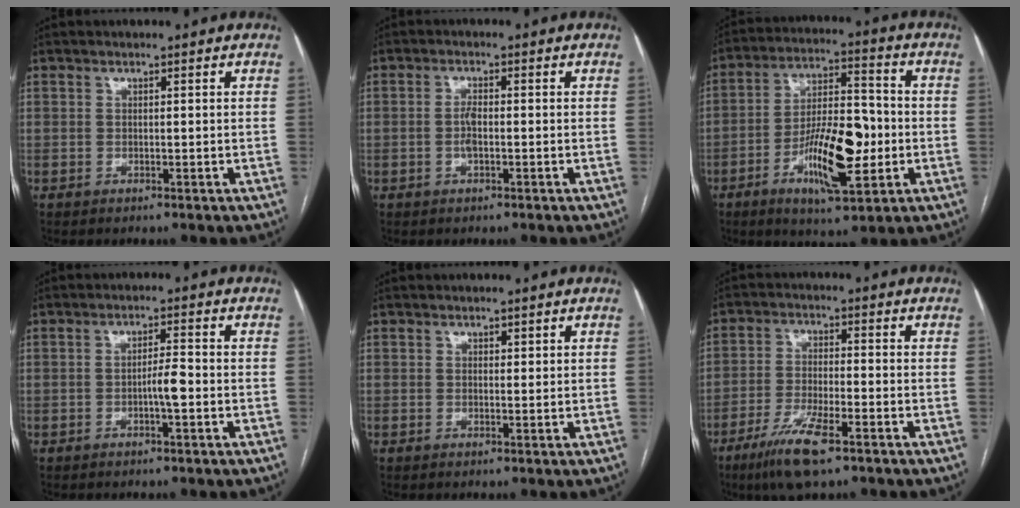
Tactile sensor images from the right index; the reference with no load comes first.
{"total": 2.2, "force": [-0.5, 0.7, 2.0], "torque": [-0.046, 0.001, -0.011]}
{"total": 14.1, "force": [-4.0, 3.9, 12.9], "torque": [-0.233, 0.004, -0.065]}
{"total": 3.0, "force": [-1.0, 0.2, 2.8], "torque": [-0.045, 0.002, -0.017]}
{"total": 0.7, "force": [0.5, 0.4, 0.3], "torque": [0.001, -0.001, 0.004]}
{"total": 8.6, "force": [-5.4, 1.5, 6.5], "torque": [-0.130, -0.016, -0.097]}